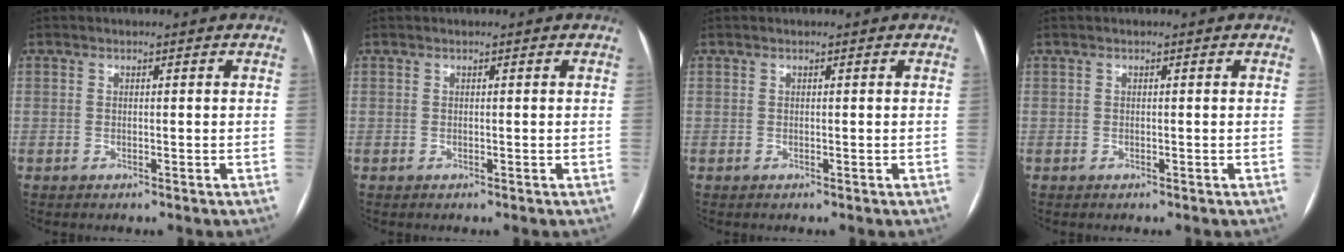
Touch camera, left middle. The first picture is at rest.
{"total": 0.0}
{"total": 0.0}
{"total": 0.0}